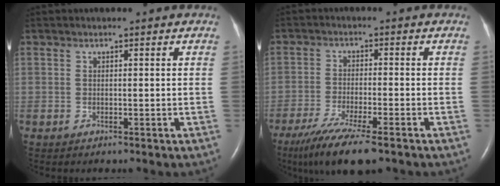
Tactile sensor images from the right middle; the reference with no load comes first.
{"total": 10.3, "force": [-7.3, 1.0, 7.1], "torque": [-0.126, -0.029, -0.120]}